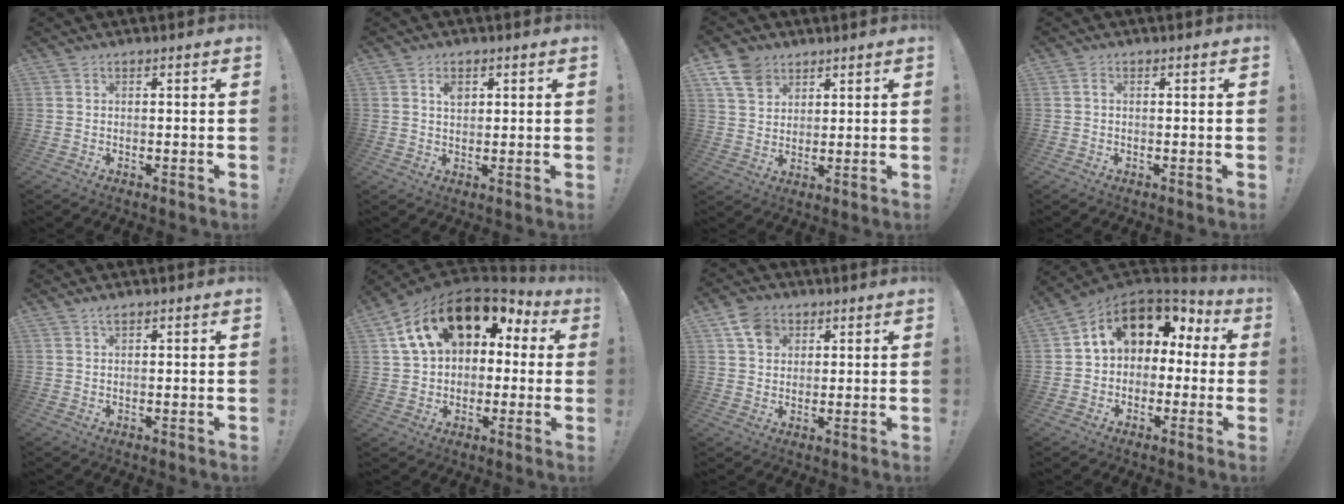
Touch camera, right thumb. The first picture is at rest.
{"total": 3.2, "force": [1.2, 1.9, 2.3], "torque": [-0.029, -0.002, 0.017]}
{"total": 9.0, "force": [5.7, 6.1, 3.5], "torque": [-0.063, -0.027, 0.114]}
{"total": 0.8, "force": [-0.1, 0.4, 0.7], "torque": [-0.019, 0.005, -0.002]}
{"total": 1.3, "force": [1.1, 0.2, 0.6], "torque": [-0.007, -0.002, 0.019]}
{"total": 18.5, "force": [7.8, 11.7, 12.0], "torque": [-0.199, -0.029, 0.145]}
{"total": 7.5, "force": [3.7, 5.7, 3.1], "torque": [-0.048, -0.011, 0.072]}
{"total": 11.1, "force": [3.8, 7.9, 6.8], "torque": [-0.107, -0.011, 0.068]}